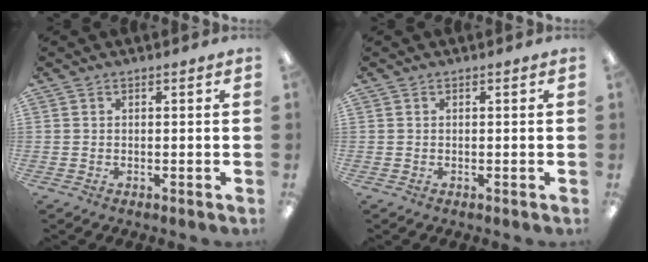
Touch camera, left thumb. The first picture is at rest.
{"total": 0.0}